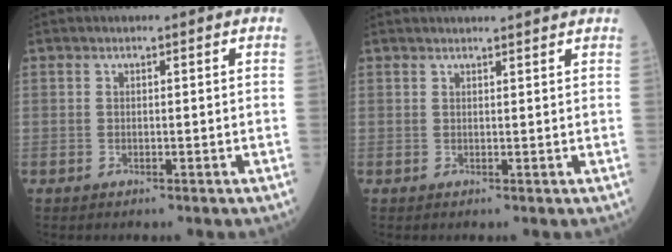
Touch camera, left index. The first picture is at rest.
{"total": 5.4, "force": [5.2, -0.2, 1.5], "torque": [-0.014, 0.020, 0.054]}